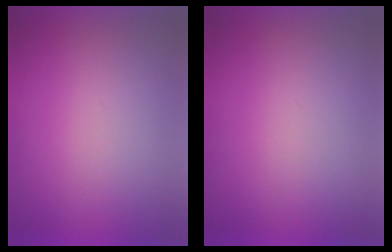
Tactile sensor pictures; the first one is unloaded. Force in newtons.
{"total": 1.2}